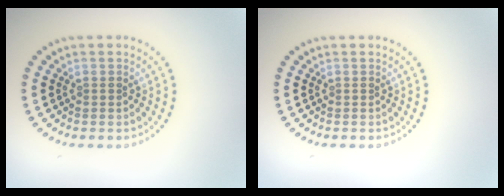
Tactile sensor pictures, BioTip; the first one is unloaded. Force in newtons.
{"total": 0.0}